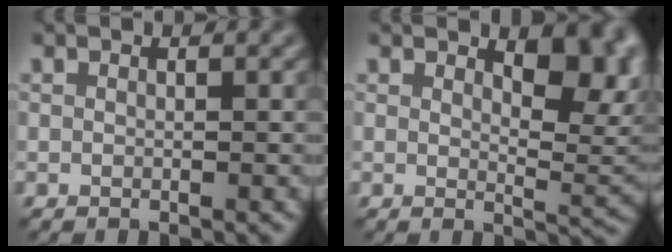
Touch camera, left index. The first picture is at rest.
{"total": 6.0, "force": [2.4, 2.6, 4.8], "torque": [-0.063, -0.010, 0.039]}